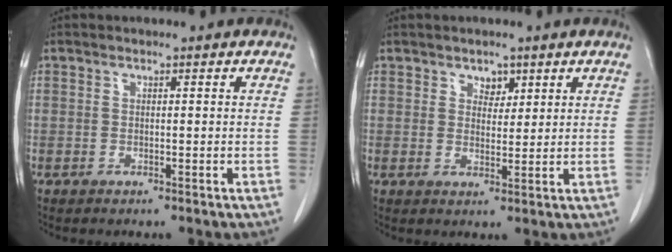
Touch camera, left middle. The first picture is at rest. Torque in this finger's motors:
{"motor_torque": [-0.10, 0.13, -0.10, -0.01]}